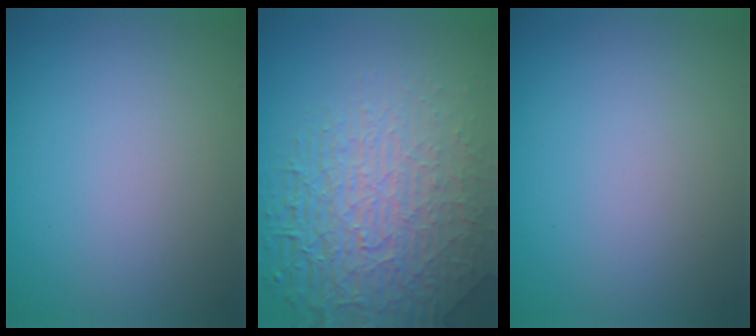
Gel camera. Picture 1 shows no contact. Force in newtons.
{"total": 8.4, "press": 5.7, "slide": 6.2}
{"total": 0.0}